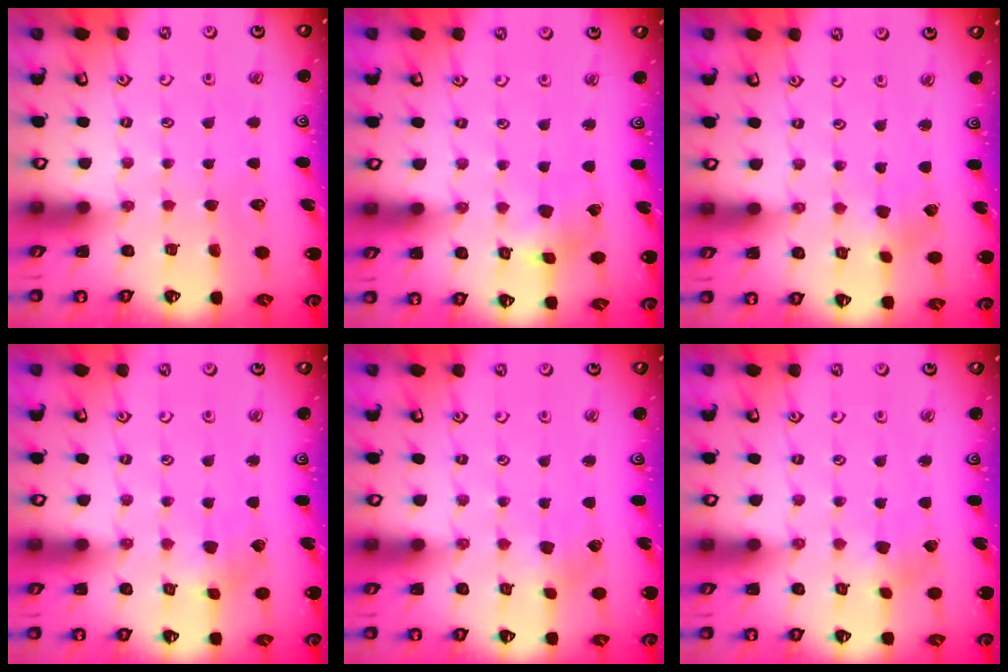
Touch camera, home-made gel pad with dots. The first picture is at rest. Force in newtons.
{"total": 2.8, "press": 2.8, "slide": 0.5}
{"total": 0.6, "press": 0.6, "slide": 0.1}
{"total": 2.4, "press": 2.4, "slide": 0.2}
{"total": 1.7, "press": 1.7, "slide": 0.3}
{"total": 2.0, "press": 2.0, "slide": 0.3}